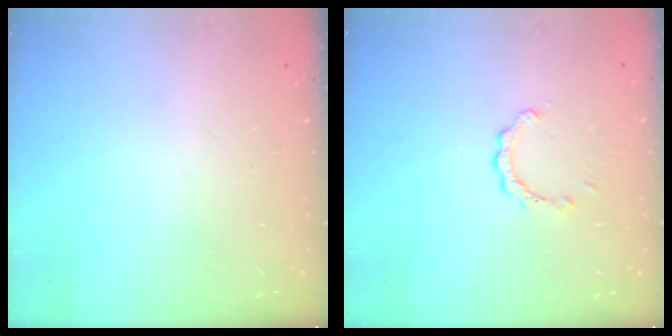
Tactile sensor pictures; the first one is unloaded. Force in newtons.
{"total": 2.1, "press": 2.1, "slide": 0.1}